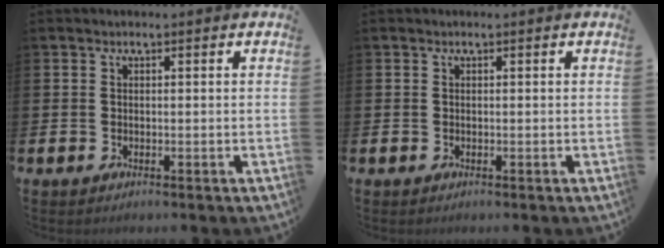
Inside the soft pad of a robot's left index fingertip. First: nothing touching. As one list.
[{"total": 0.0}]